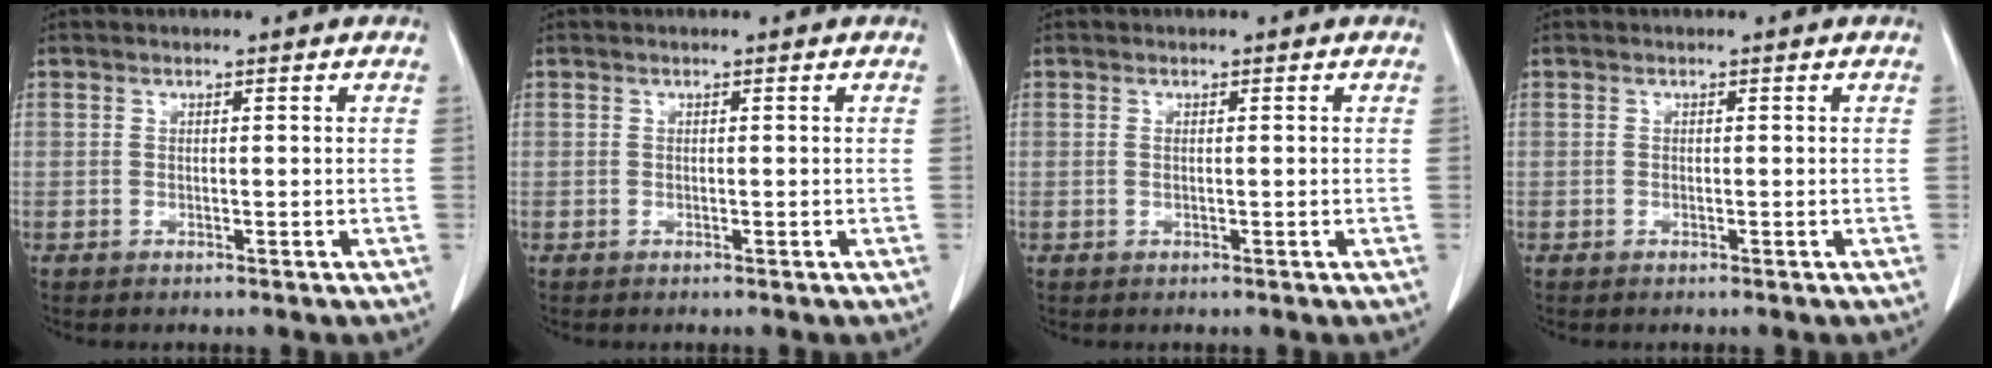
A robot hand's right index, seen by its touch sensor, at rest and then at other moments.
{"total": 0.0}
{"total": 0.8, "force": [0.0, 0.1, 0.7], "torque": [-0.018, 0.002, 0.004]}
{"total": 0.0}